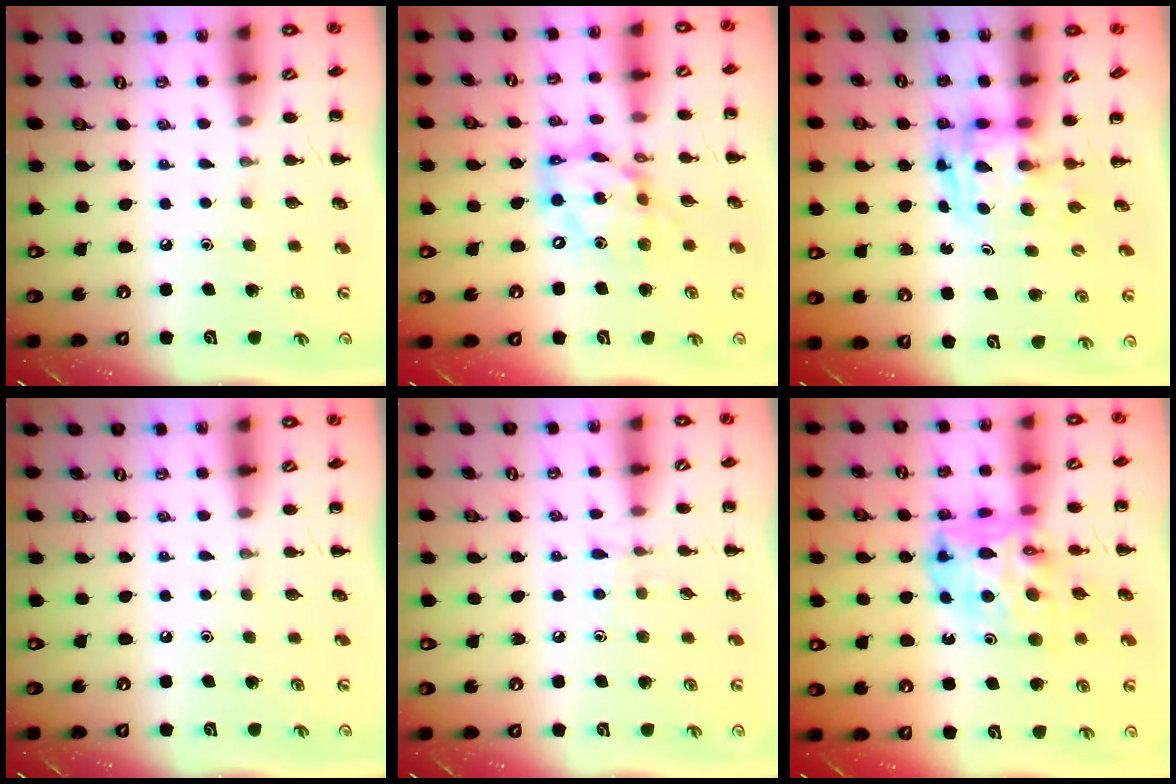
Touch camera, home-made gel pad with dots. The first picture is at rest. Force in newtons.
{"total": 13.4, "press": 13.0, "slide": 3.6}
{"total": 2.6, "press": 2.6, "slide": 0.2}
{"total": 0.0}
{"total": 5.4, "press": 5.0, "slide": 2.0}
{"total": 14.7, "press": 14.1, "slide": 4.3}